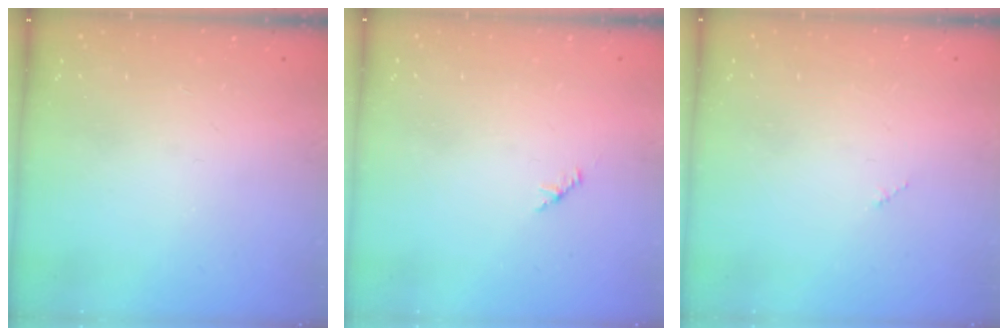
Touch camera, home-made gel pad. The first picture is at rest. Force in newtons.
{"total": 1.5, "press": 1.4, "slide": 0.5}
{"total": 1.5, "press": 1.5, "slide": 0.2}